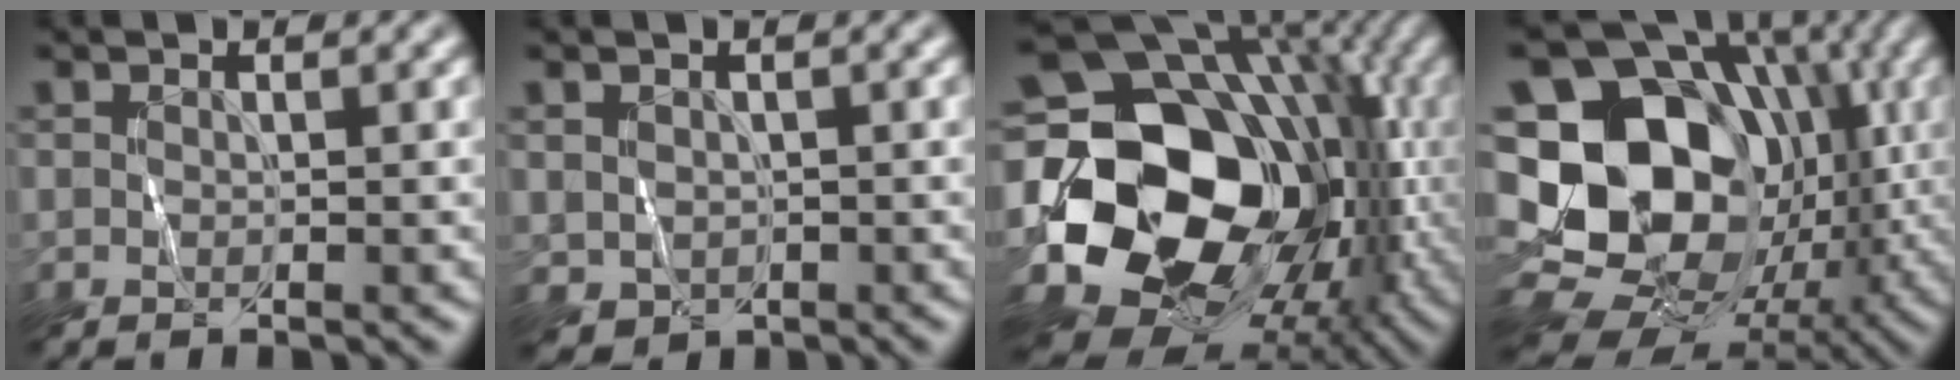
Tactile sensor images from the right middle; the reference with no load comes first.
{"total": 1.6, "force": [0.0, 1.5, 0.6], "torque": [-0.014, -0.008, 0.004]}
{"total": 21.0, "force": [-3.1, 16.2, 13.1], "torque": [-0.225, -0.016, -0.059]}
{"total": 20.6, "force": [-0.8, 17.6, 10.8], "torque": [-0.201, 0.019, -0.029]}